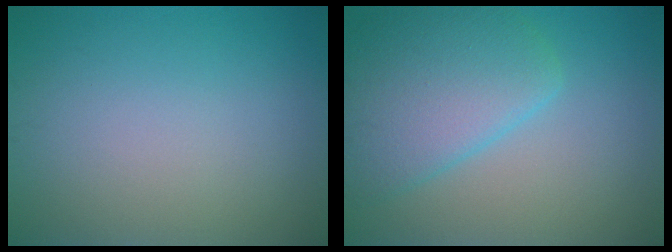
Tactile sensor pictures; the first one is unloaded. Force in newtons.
{"total": 6.2, "press": 6.2, "slide": 0.3}